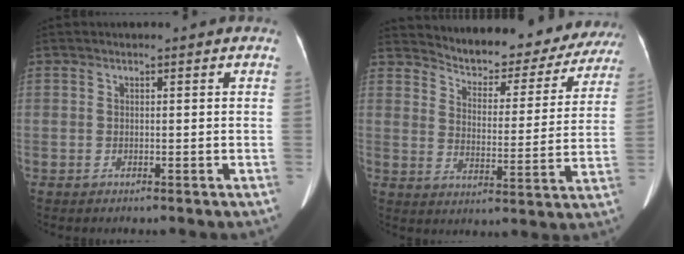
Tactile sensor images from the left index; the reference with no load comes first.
{"total": 17.9, "force": [16.8, 5.1, 3.8], "torque": [-0.036, -0.021, 0.201]}